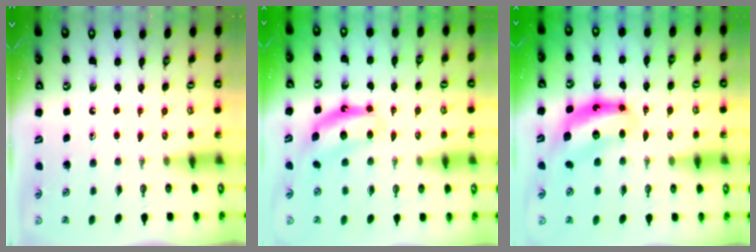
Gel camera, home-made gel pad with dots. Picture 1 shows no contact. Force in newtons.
{"total": 7.4, "press": 7.4, "slide": 0.2}
{"total": 7.5, "press": 7.4, "slide": 0.7}